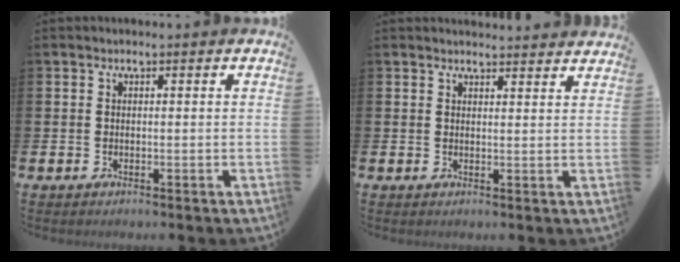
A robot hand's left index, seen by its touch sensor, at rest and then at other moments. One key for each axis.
{"total": 2.4, "fx": 2.3, "fy": 0.1, "fz": -0.2, "tx": 0.011, "ty": -0.019, "tz": 0.040}